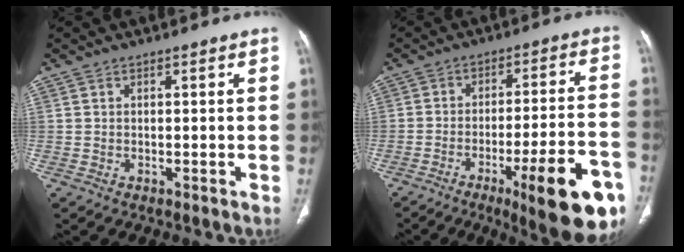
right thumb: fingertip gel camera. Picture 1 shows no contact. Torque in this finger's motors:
{"motor_torque": [2.74, 0.23, 1.11, -1.66, 0.35]}